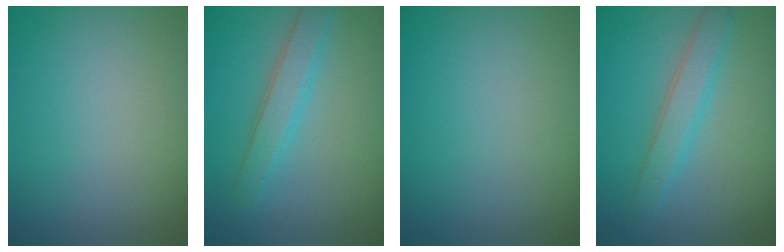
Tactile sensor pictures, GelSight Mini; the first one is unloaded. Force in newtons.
{"total": 2.9, "press": 2.9, "slide": 0.1}
{"total": 0.0}
{"total": 2.8, "press": 2.8, "slide": 0.2}